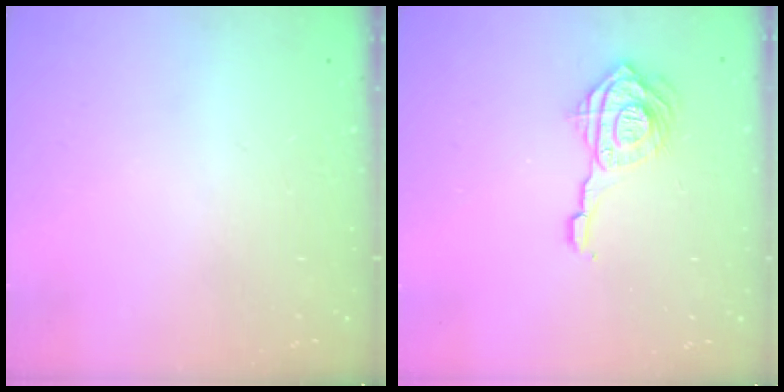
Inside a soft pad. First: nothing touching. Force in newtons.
{"total": 12.8, "press": 12.7, "slide": 1.4}